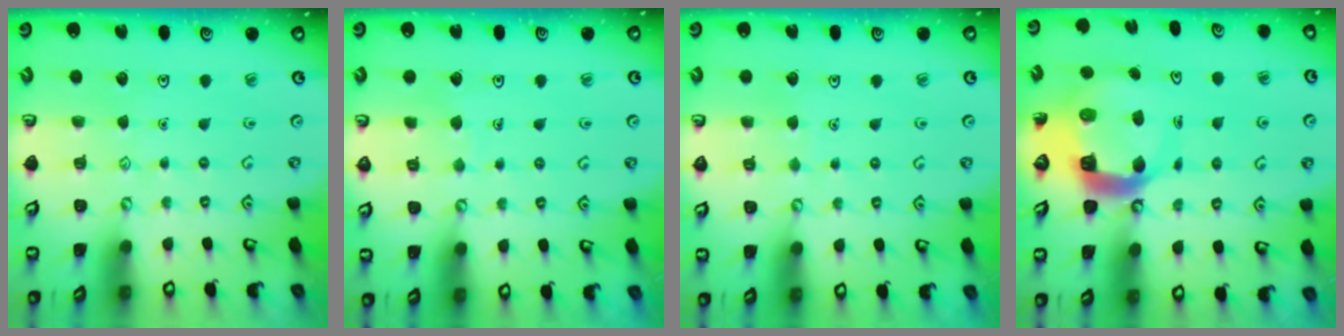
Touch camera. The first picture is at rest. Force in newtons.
{"total": 2.7, "press": 2.7, "slide": 0.1}
{"total": 1.7, "press": 1.7, "slide": 0.1}
{"total": 9.8, "press": 9.8, "slide": 1.1}